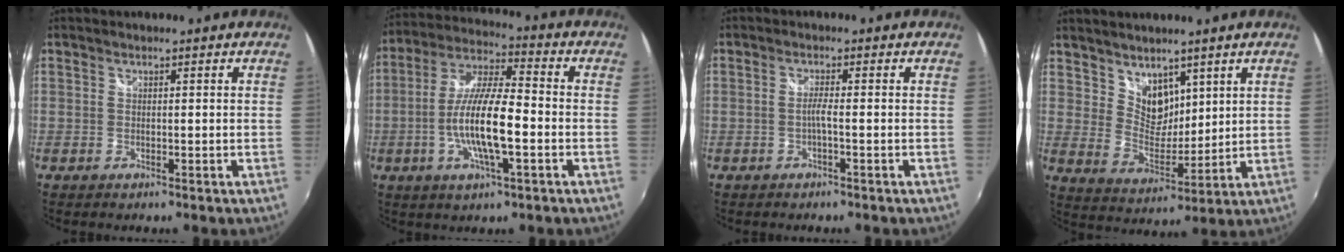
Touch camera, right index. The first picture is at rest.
{"total": 13.7, "force": [-3.5, 3.1, 12.9], "torque": [-0.257, -0.002, -0.067]}
{"total": 1.6, "force": [-0.8, -0.3, 1.4], "torque": [-0.025, 0.002, -0.017]}
{"total": 7.4, "force": [5.1, 4.6, 2.6], "torque": [-0.034, -0.001, 0.101]}